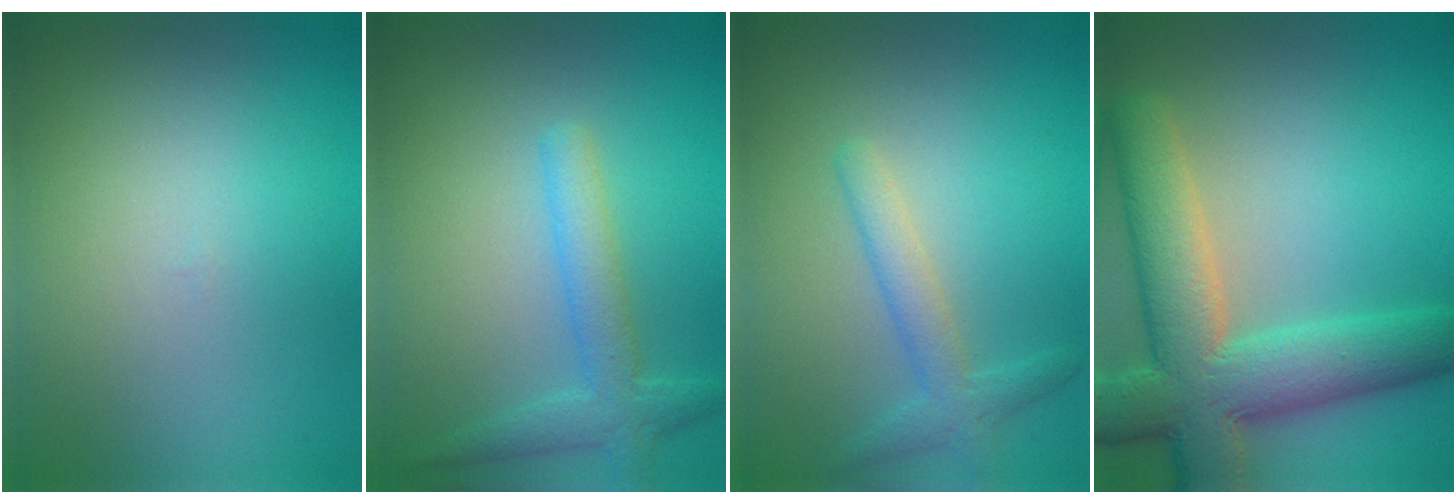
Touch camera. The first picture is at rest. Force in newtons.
{"total": 3.4, "press": 3.4, "slide": 0.2}
{"total": 2.5, "press": 2.5, "slide": 0.1}
{"total": 10.2, "press": 10.1, "slide": 0.9}